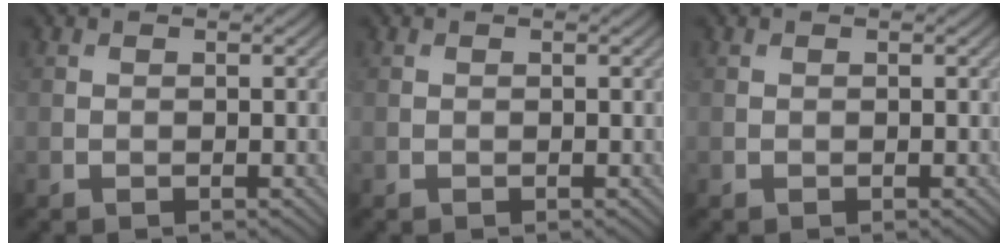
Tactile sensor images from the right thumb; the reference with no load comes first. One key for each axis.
{"total": 0.0}
{"total": 0.0}